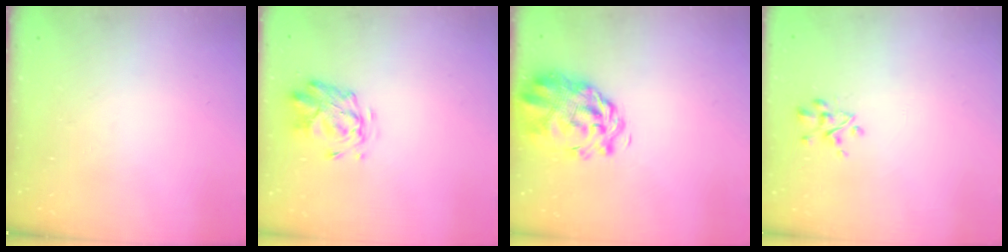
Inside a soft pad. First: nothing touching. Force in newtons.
{"total": 2.8, "press": 2.4, "slide": 1.4}
{"total": 4.7, "press": 4.2, "slide": 2.1}
{"total": 2.7, "press": 2.6, "slide": 0.7}